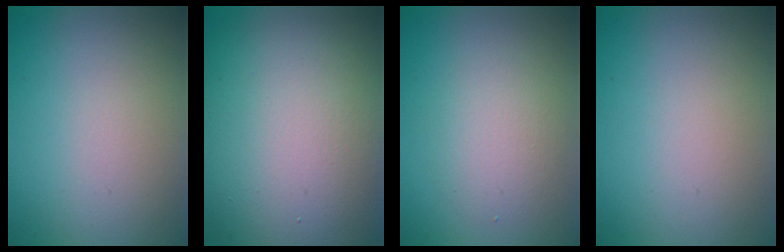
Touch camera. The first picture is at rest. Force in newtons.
{"total": 15.5, "press": 15.5, "slide": 1.0}
{"total": 2.6, "press": 2.6, "slide": 0.1}
{"total": 0.0}